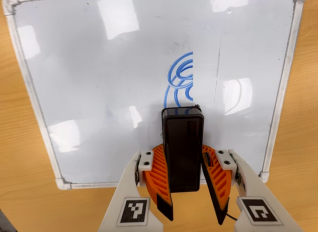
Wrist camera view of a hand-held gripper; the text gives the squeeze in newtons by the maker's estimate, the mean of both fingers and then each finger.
{"total": 8.9, "left": 9.7, "right": 8.1}